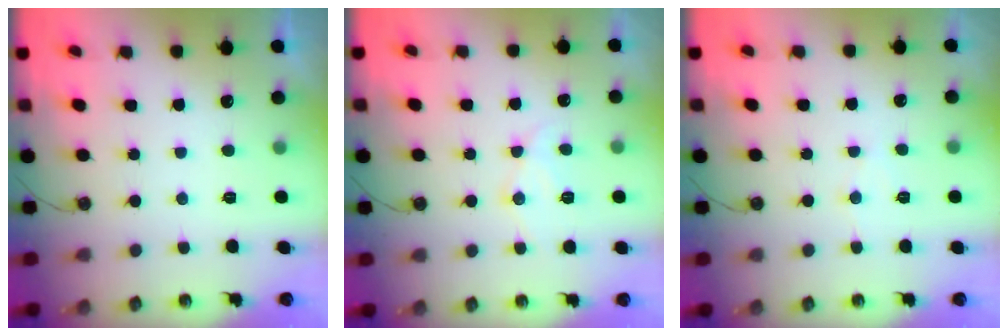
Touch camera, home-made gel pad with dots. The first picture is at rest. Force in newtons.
{"total": 11.1, "press": 11.0, "slide": 0.9}
{"total": 4.9, "press": 4.9, "slide": 0.5}